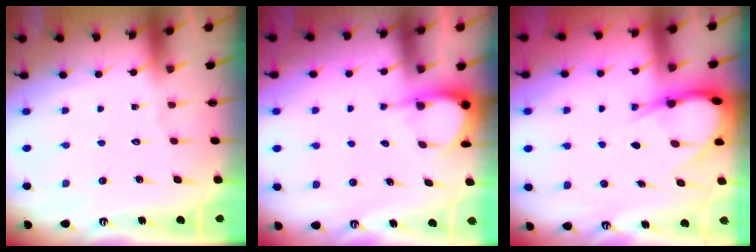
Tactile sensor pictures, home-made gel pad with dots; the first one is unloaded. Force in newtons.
{"total": 4.3, "press": 4.2, "slide": 0.4}
{"total": 8.5, "press": 8.4, "slide": 1.0}